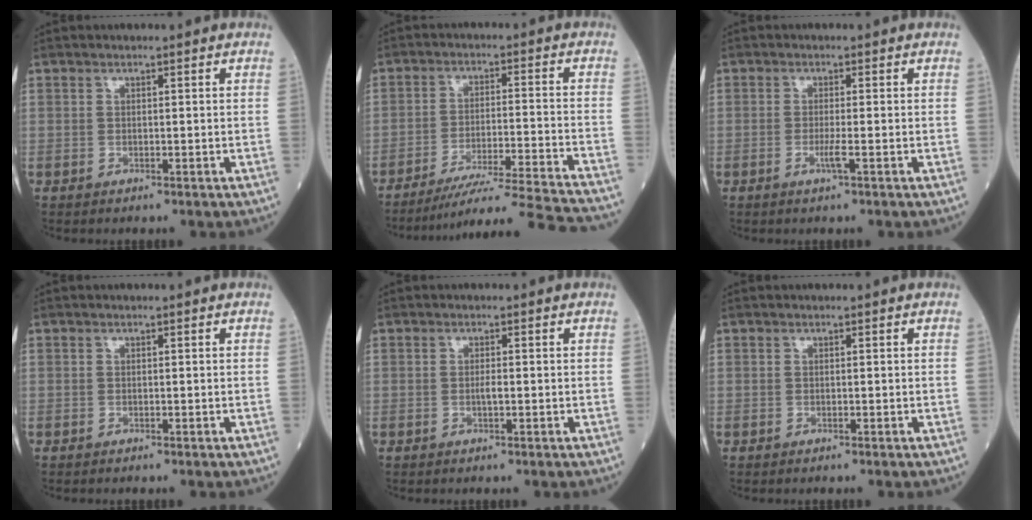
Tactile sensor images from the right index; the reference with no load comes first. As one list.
[{"total": 19.3, "force": [-17.8, -2.6, 7.0], "torque": [-0.076, -0.039, -0.256]}, {"total": 1.8, "force": [-0.7, -0.3, 1.6], "torque": [-0.034, -0.003, -0.015]}, {"total": 0.0}, {"total": 1.1, "force": [-0.2, 0.1, 1.1], "torque": [-0.023, 0.000, -0.004]}, {"total": 0.7, "force": [0.7, 0.1, -0.1], "torque": [0.002, 0.001, 0.006]}]